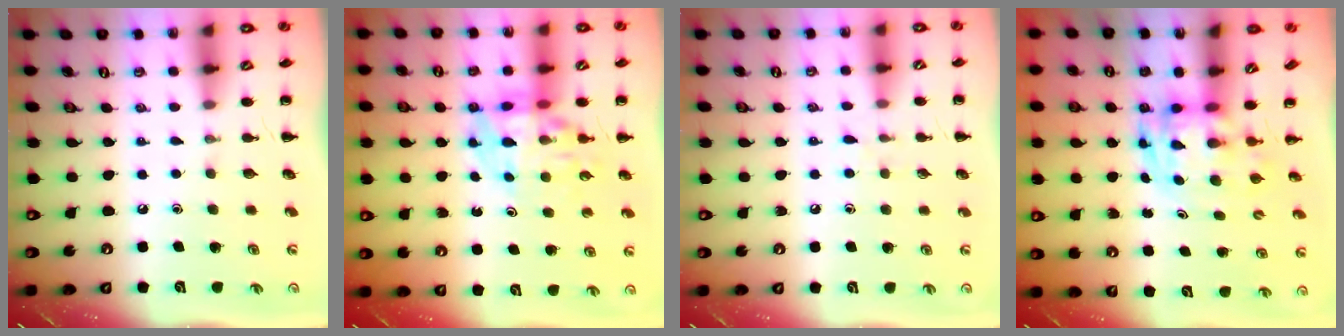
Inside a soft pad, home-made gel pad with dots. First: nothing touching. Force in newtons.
{"total": 11.7, "press": 11.3, "slide": 3.1}
{"total": 4.6, "press": 4.2, "slide": 2.0}
{"total": 3.5, "press": 3.4, "slide": 0.7}